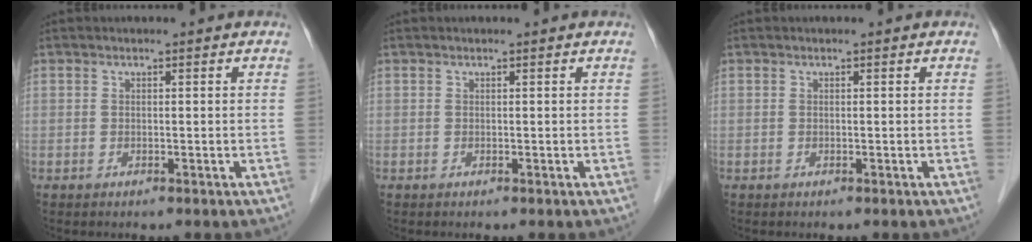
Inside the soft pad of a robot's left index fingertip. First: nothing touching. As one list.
[{"total": 0.0}, {"total": 0.0}]